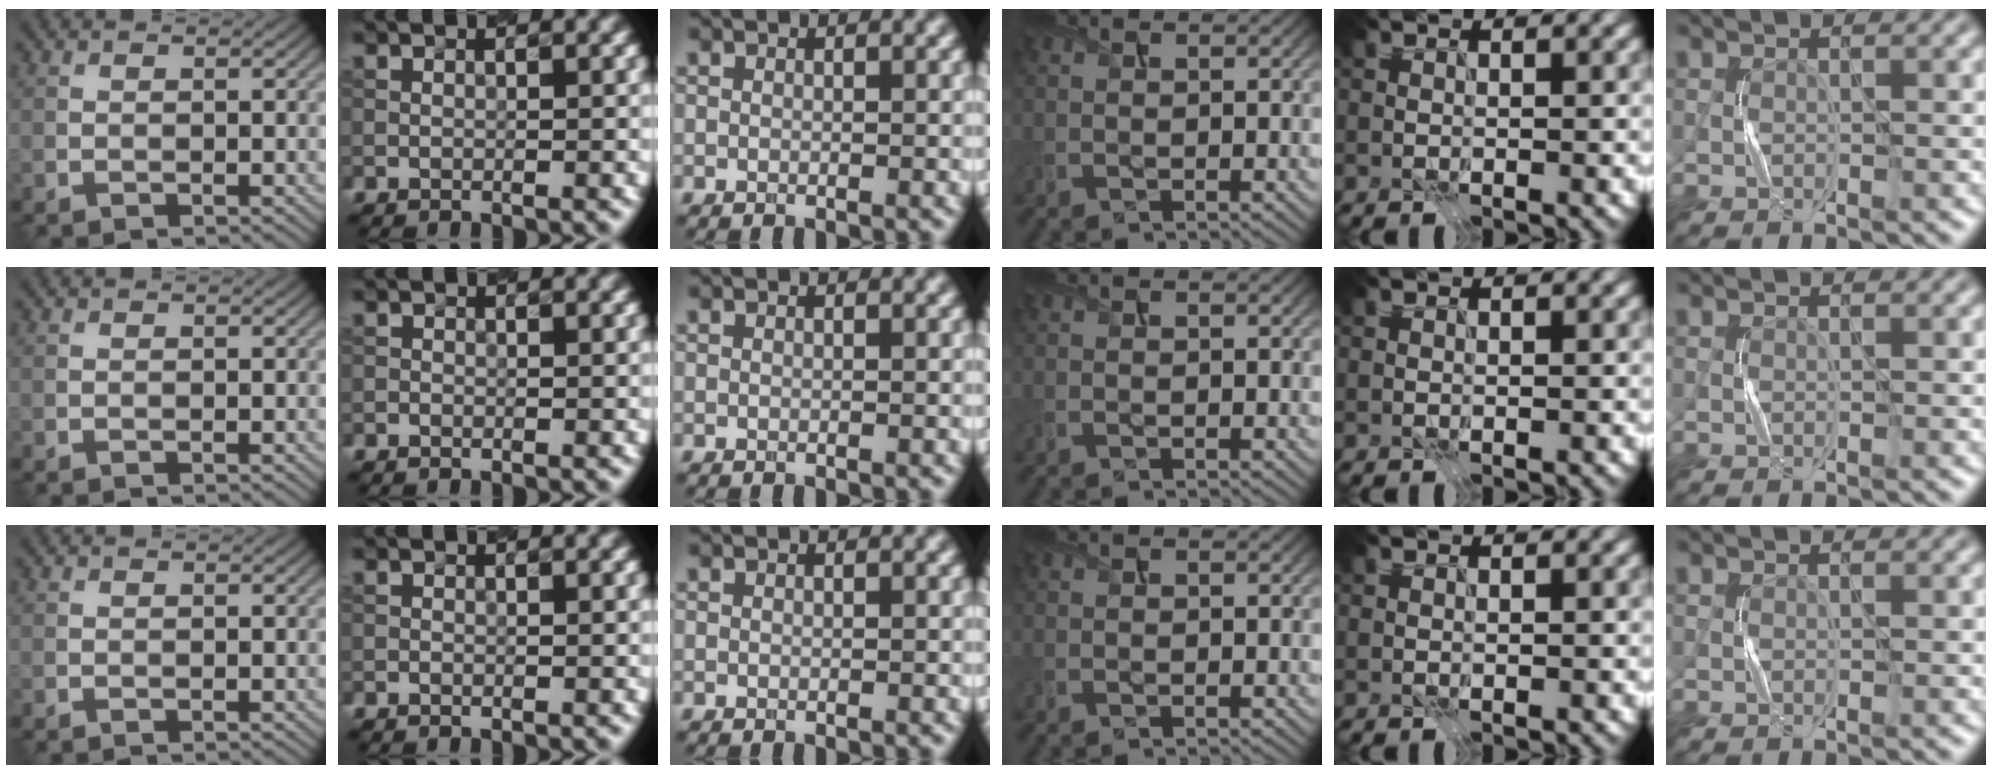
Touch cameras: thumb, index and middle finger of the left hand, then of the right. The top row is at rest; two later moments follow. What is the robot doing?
{"motion": "press", "object": "sticky note"}